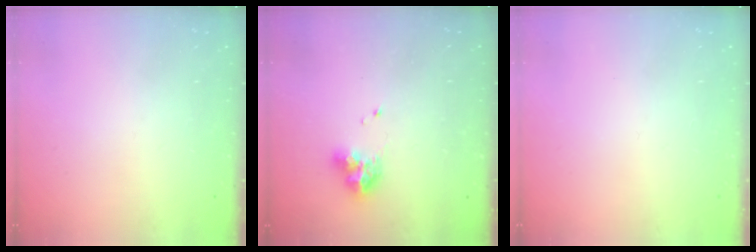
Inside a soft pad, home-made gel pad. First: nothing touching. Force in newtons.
{"total": 8.2, "press": 8.1, "slide": 1.2}
{"total": 0.0}